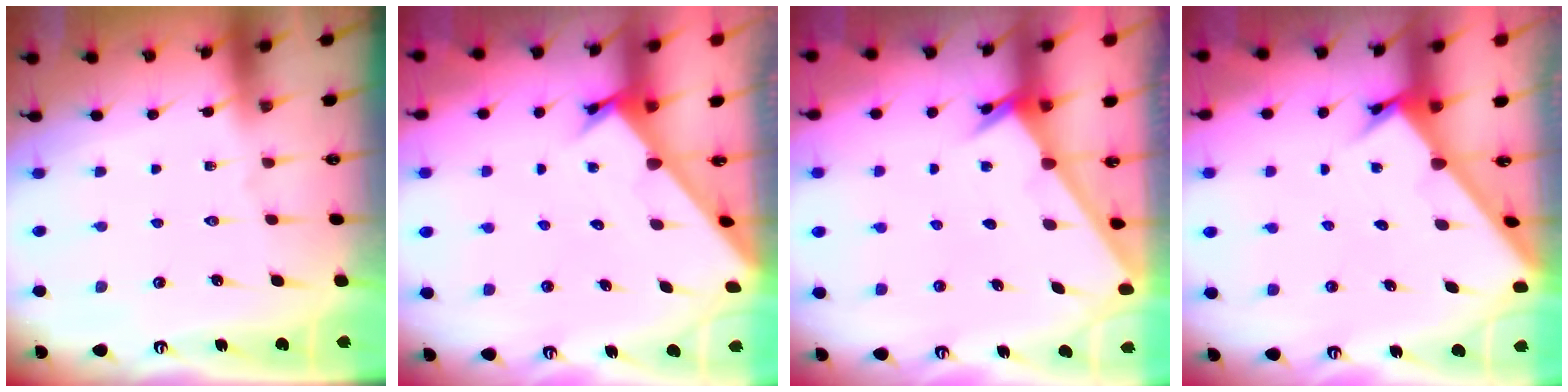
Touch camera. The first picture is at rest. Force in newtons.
{"total": 2.3, "press": 2.3, "slide": 0.1}
{"total": 2.6, "press": 2.6, "slide": 0.2}
{"total": 2.5, "press": 2.5, "slide": 0.2}